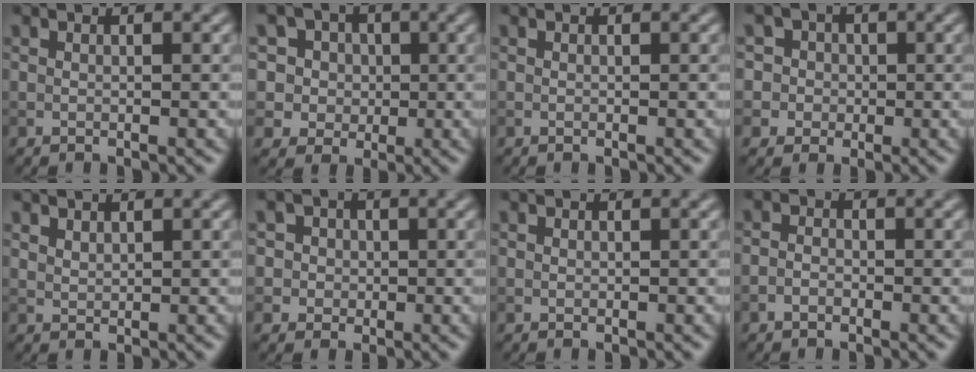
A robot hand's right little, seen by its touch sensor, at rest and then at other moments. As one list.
[{"total": 7.4, "force": [2.9, 6.3, 2.6], "torque": [-0.040, 0.021, 0.023]}, {"total": 0.0}, {"total": 5.2, "force": [1.2, 4.9, 1.2], "torque": [-0.010, 0.036, -0.006]}, {"total": 1.1, "force": [0.9, 0.4, 0.3], "torque": [-0.010, 0.000, 0.022]}, {"total": 4.1, "force": [1.0, 3.8, 1.1], "torque": [0.001, 0.025, 0.000]}, {"total": 0.0}, {"total": 1.2, "force": [-0.7, 0.8, 0.5], "torque": [-0.010, 0.001, -0.017]}]